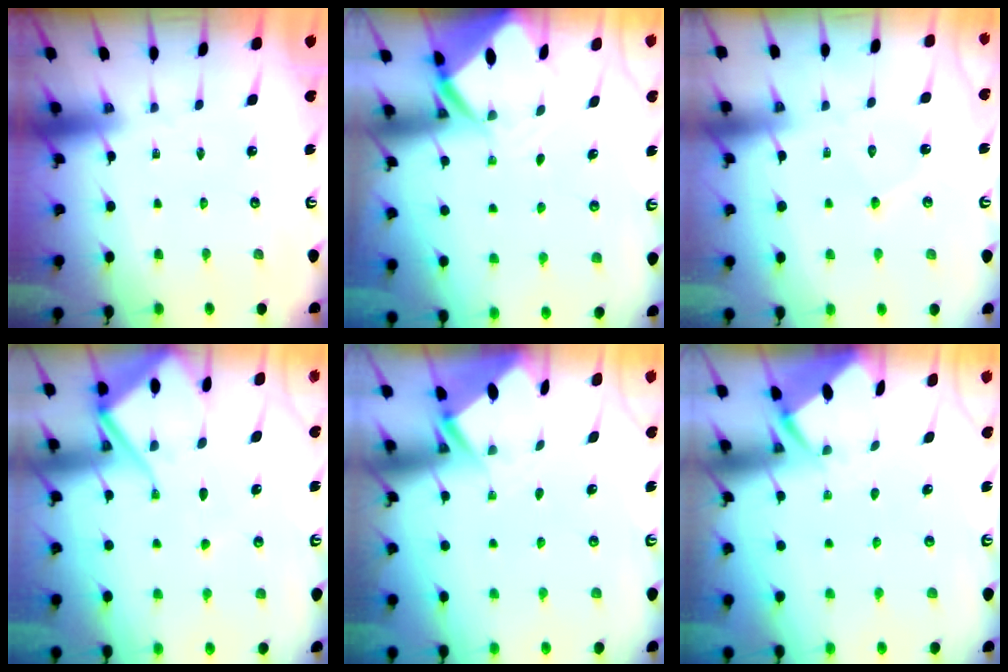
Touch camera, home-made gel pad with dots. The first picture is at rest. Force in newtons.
{"total": 5.3, "press": 5.3, "slide": 0.5}
{"total": 4.0, "press": 4.0, "slide": 0.4}
{"total": 12.5, "press": 12.4, "slide": 1.3}
{"total": 2.8, "press": 2.8, "slide": 0.4}
{"total": 2.6, "press": 2.6, "slide": 0.3}